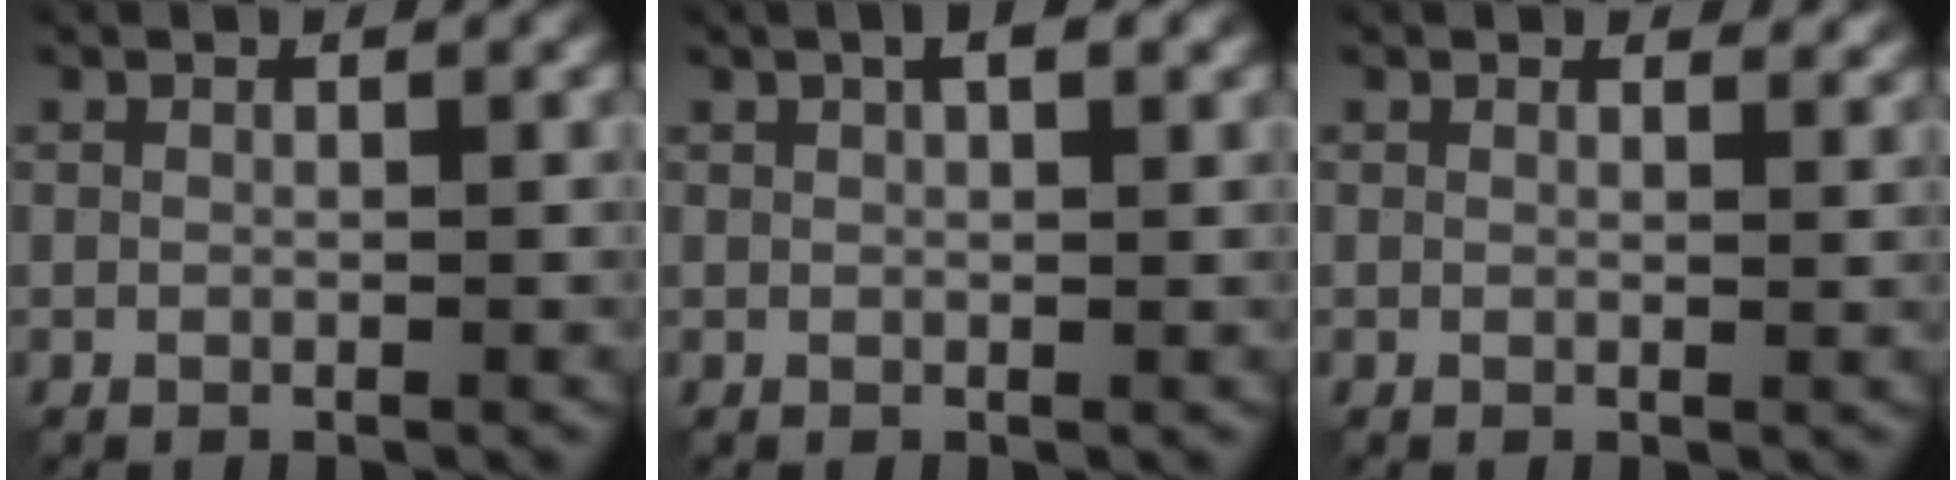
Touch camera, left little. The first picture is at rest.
{"total": 2.1, "force": [1.1, 0.6, 1.7], "torque": [-0.018, -0.001, 0.016]}
{"total": 1.3, "force": [1.2, 0.3, 0.4], "torque": [-0.008, -0.006, 0.014]}